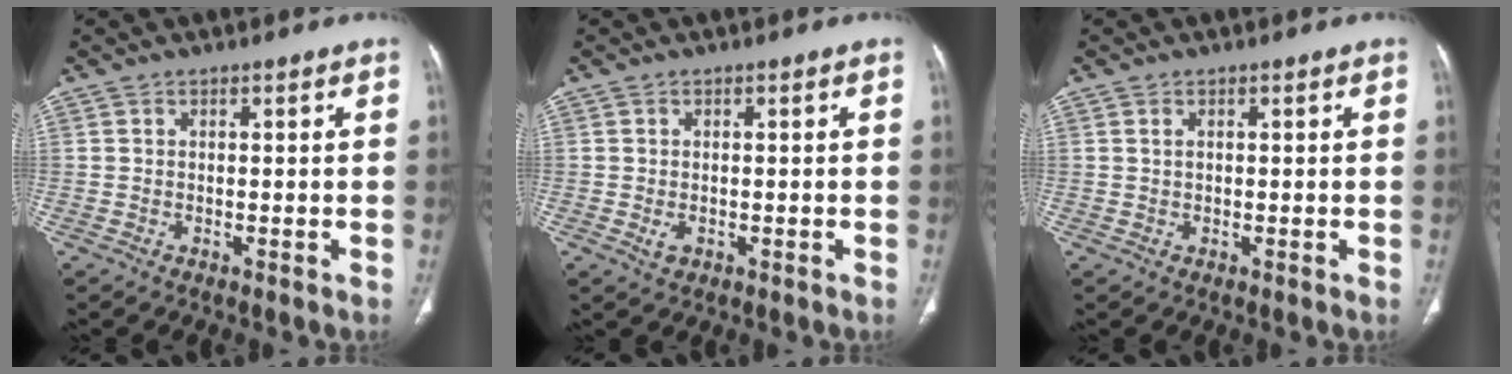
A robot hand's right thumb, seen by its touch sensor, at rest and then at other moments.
{"total": 1.9, "force": [-0.4, 1.3, 1.3], "torque": [-0.020, -0.001, -0.001]}
{"total": 0.9, "force": [0.3, 0.6, 0.7], "torque": [-0.014, 0.000, 0.009]}